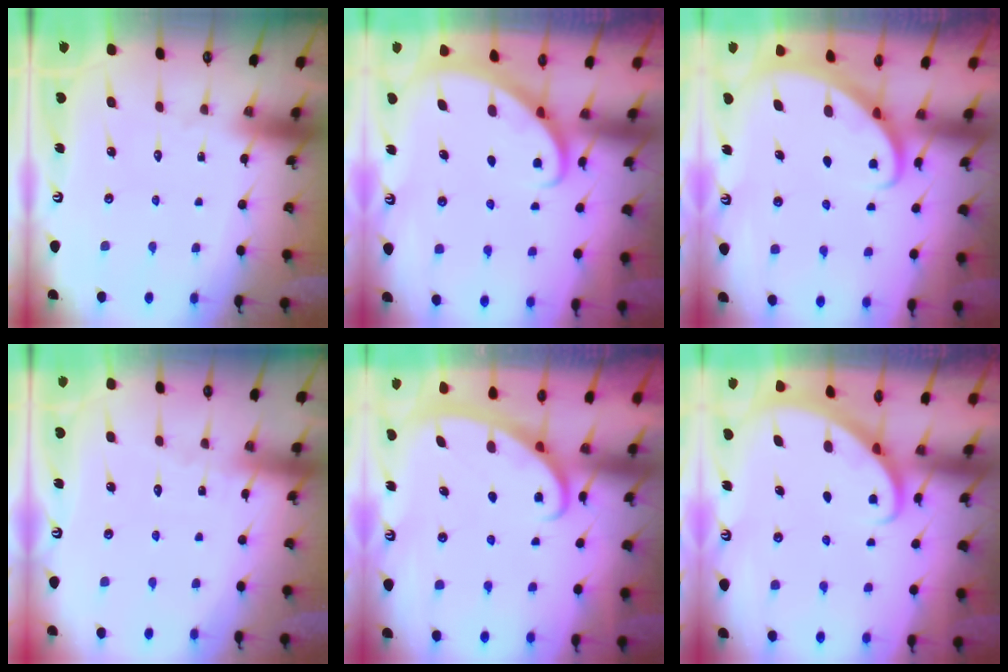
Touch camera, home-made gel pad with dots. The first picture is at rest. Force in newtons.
{"total": 2.8, "press": 2.8, "slide": 0.2}
{"total": 2.5, "press": 2.5, "slide": 0.2}
{"total": 2.8, "press": 2.8, "slide": 0.4}
{"total": 2.8, "press": 2.8, "slide": 0.4}
{"total": 2.7, "press": 2.7, "slide": 0.2}